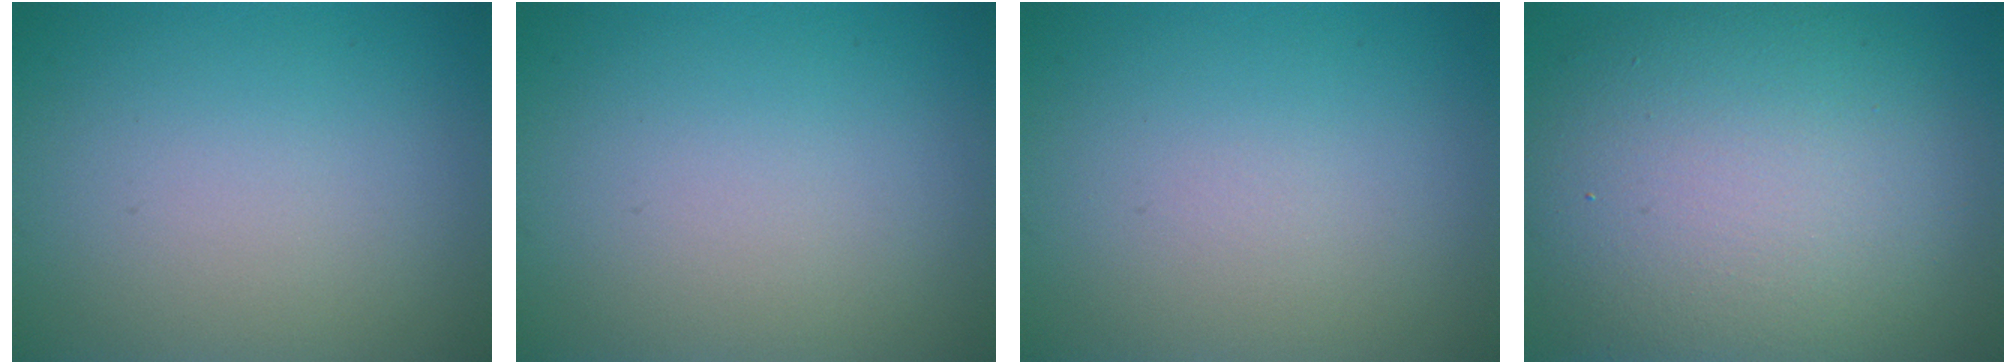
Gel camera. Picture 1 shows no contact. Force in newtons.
{"total": 0.0}
{"total": 0.0}
{"total": 13.0, "press": 12.9, "slide": 1.0}